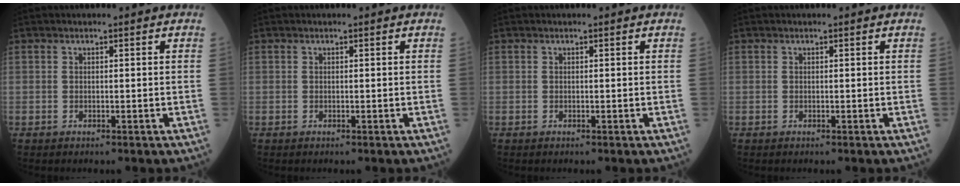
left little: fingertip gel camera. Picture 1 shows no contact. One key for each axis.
{"total": 0.0}
{"total": 0.0}
{"total": 0.0}